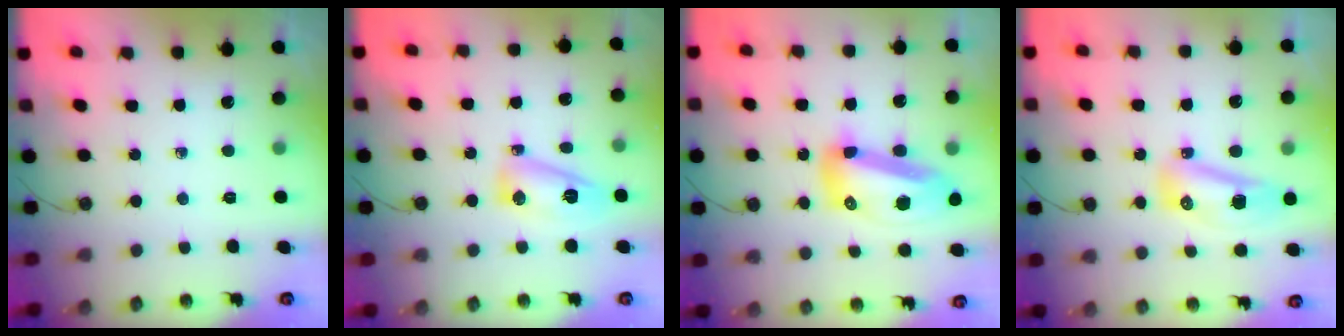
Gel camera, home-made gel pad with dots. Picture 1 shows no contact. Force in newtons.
{"total": 9.3, "press": 9.3, "slide": 0.7}
{"total": 16.7, "press": 16.6, "slide": 2.0}
{"total": 9.4, "press": 9.4, "slide": 1.2}